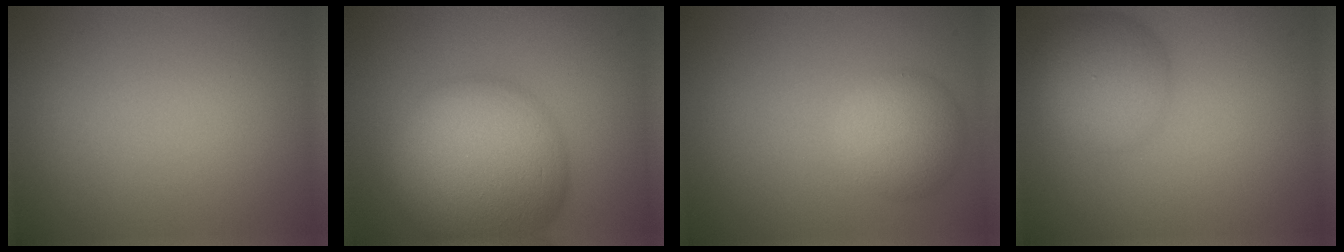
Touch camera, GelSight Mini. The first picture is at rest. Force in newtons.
{"total": 13.4, "press": 13.4, "slide": 0.9}
{"total": 2.8, "press": 2.8, "slide": 0.3}
{"total": 5.0, "press": 4.9, "slide": 0.2}